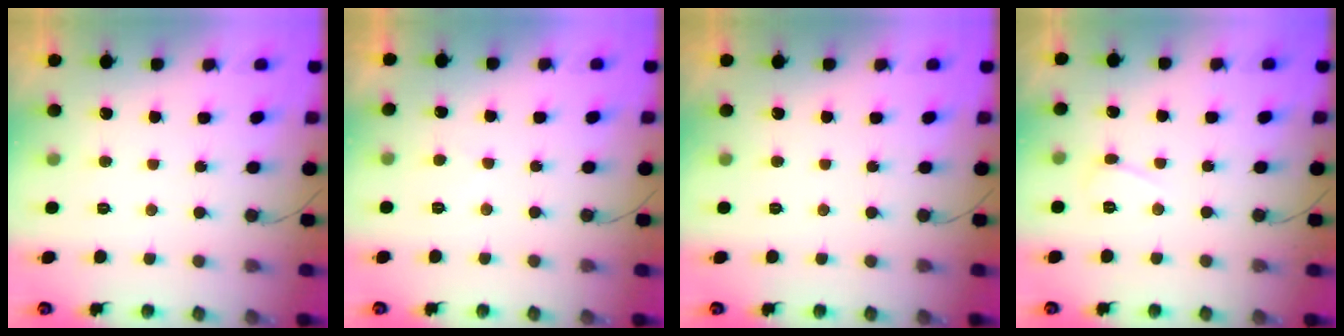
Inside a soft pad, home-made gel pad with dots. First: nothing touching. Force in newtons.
{"total": 1.5, "press": 1.5, "slide": 0.4}
{"total": 0.0}
{"total": 3.0, "press": 3.0, "slide": 0.3}